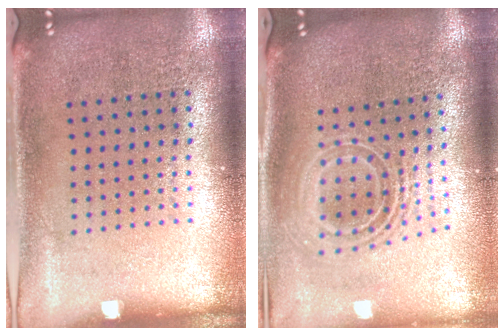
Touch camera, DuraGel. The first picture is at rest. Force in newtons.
{"total": 2.1, "press": 1.6, "slide": 1.4}